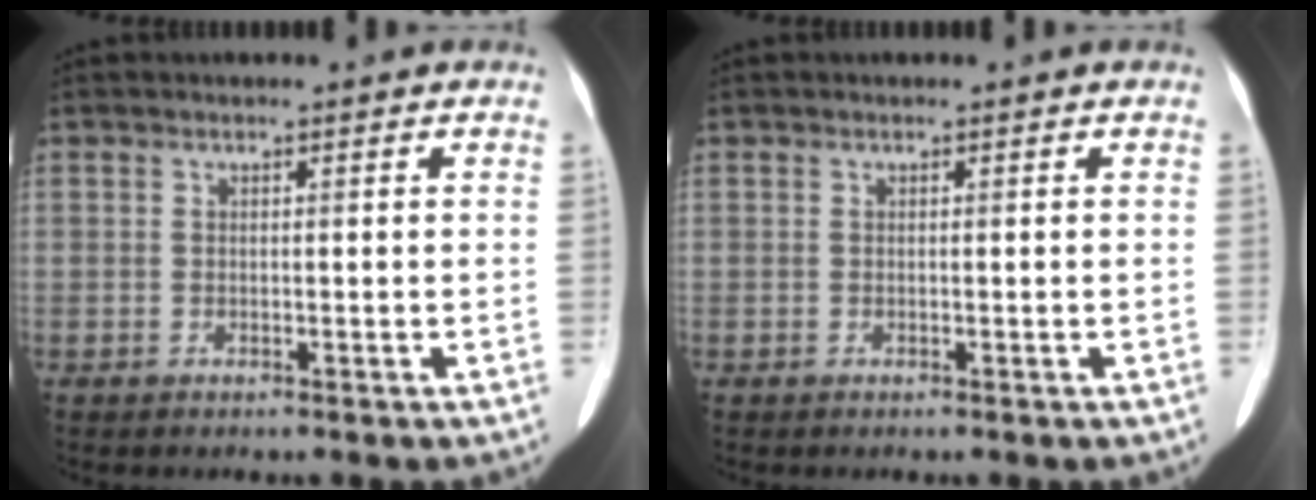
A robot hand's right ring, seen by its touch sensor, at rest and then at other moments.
{"total": 0.0}